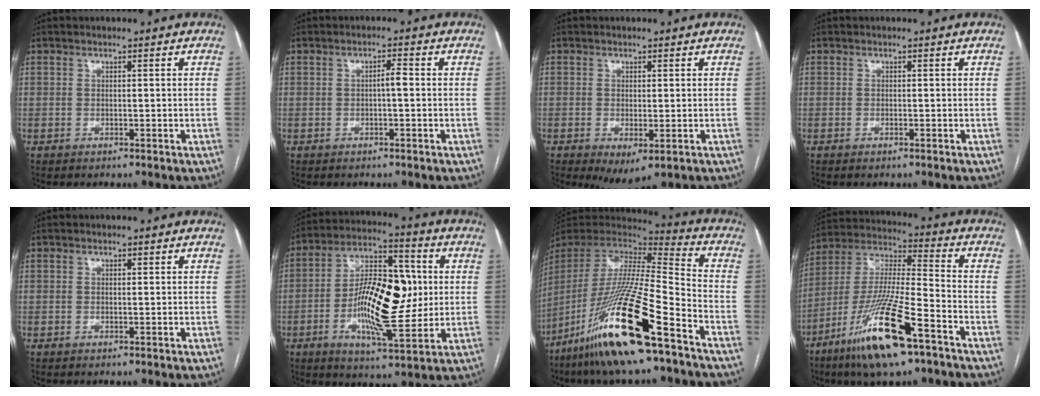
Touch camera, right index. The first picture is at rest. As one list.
[{"total": 1.8, "force": [-0.1, 0.3, 1.8], "torque": [-0.029, 0.005, -0.001]}, {"total": 4.4, "force": [-1.8, 1.6, 3.7], "torque": [-0.053, -0.015, -0.013]}, {"total": 0.0}, {"total": 0.0}, {"total": 16.8, "force": [-0.8, 5.5, 15.9], "torque": [-0.282, 0.015, -0.014]}, {"total": 25.4, "force": [-15.1, 1.9, 20.3], "torque": [-0.425, -0.059, -0.287]}, {"total": 18.5, "force": [-10.3, 2.2, 15.1], "torque": [-0.330, -0.042, -0.189]}]